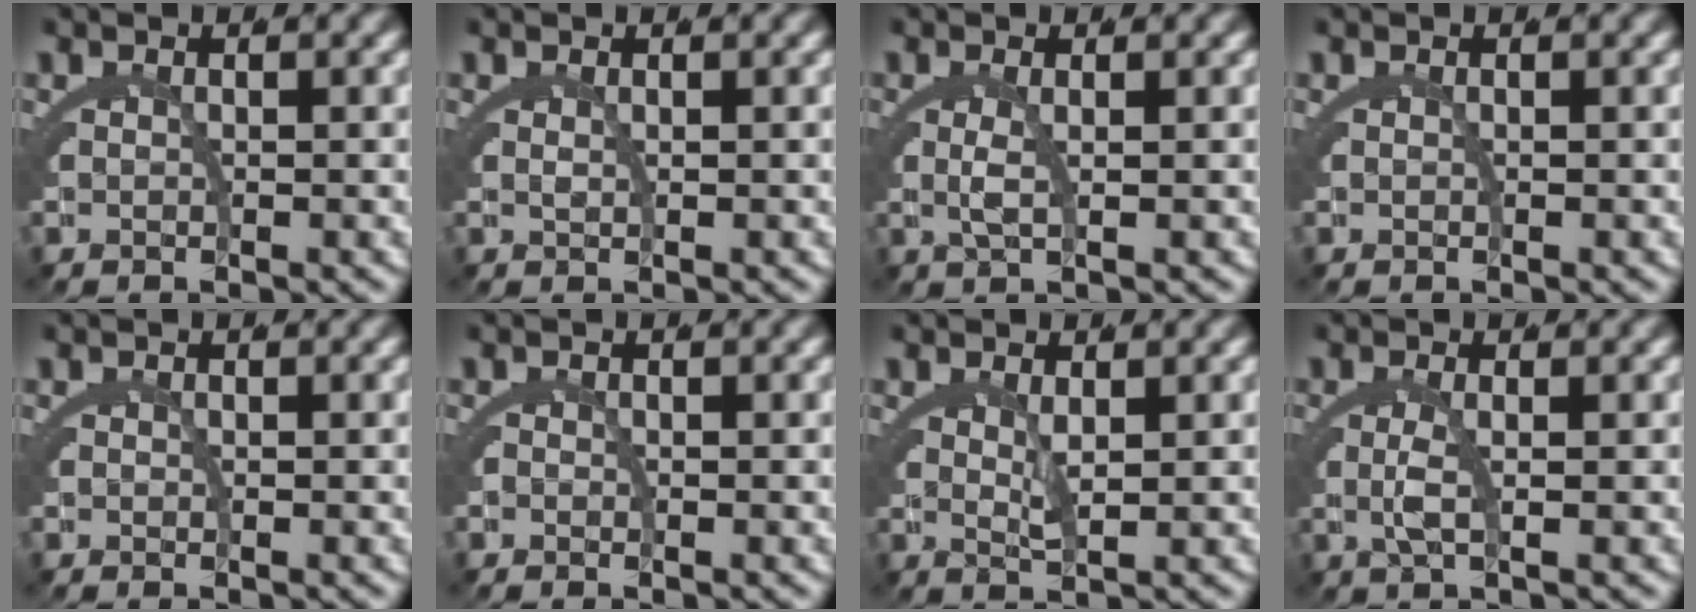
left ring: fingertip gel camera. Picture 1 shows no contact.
{"total": 0.7, "force": [0.3, -0.5, 0.3], "torque": [-0.011, -0.007, 0.011]}
{"total": 1.9, "force": [0.4, 0.0, 1.8], "torque": [-0.040, -0.006, 0.009]}
{"total": 0.0}
{"total": 0.0}
{"total": 0.5, "force": [-0.5, 0.0, 0.2], "torque": [-0.005, -0.005, -0.006]}
{"total": 1.9, "force": [0.9, -0.5, 1.6], "torque": [-0.022, -0.012, 0.026]}
{"total": 2.0, "force": [0.2, -0.2, 2.0], "torque": [-0.044, -0.005, 0.005]}